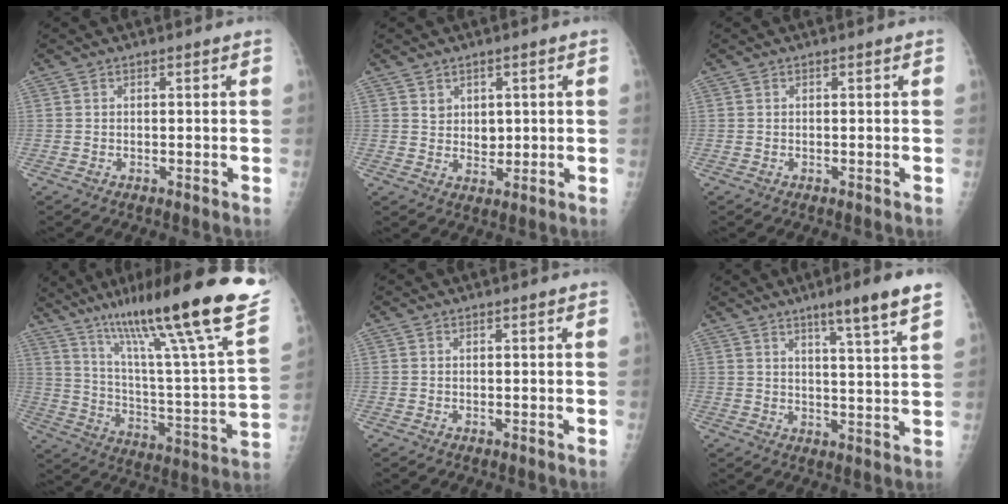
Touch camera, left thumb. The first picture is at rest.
{"total": 3.5, "force": [1.2, 2.9, 1.5], "torque": [-0.001, -0.011, 0.026]}
{"total": 0.0}
{"total": 31.9, "force": [21.2, 3.4, 23.5], "torque": [-0.338, -0.069, 0.329]}
{"total": 0.0}
{"total": 9.0, "force": [5.8, -0.1, 6.9], "torque": [-0.100, -0.031, 0.083]}